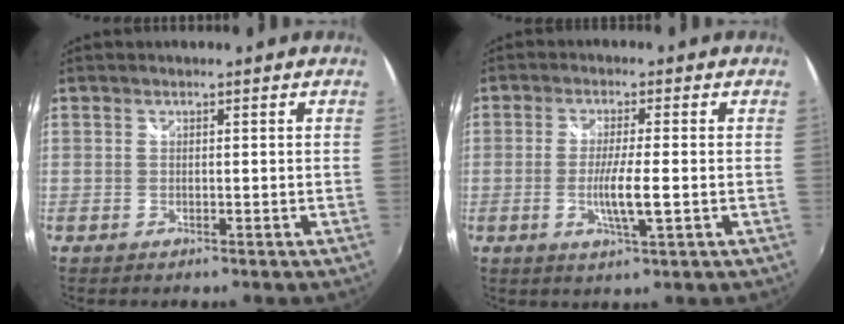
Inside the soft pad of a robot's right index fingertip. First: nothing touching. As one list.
[{"total": 5.5, "force": [-1.3, 0.0, 5.3], "torque": [-0.098, -0.010, -0.024]}]